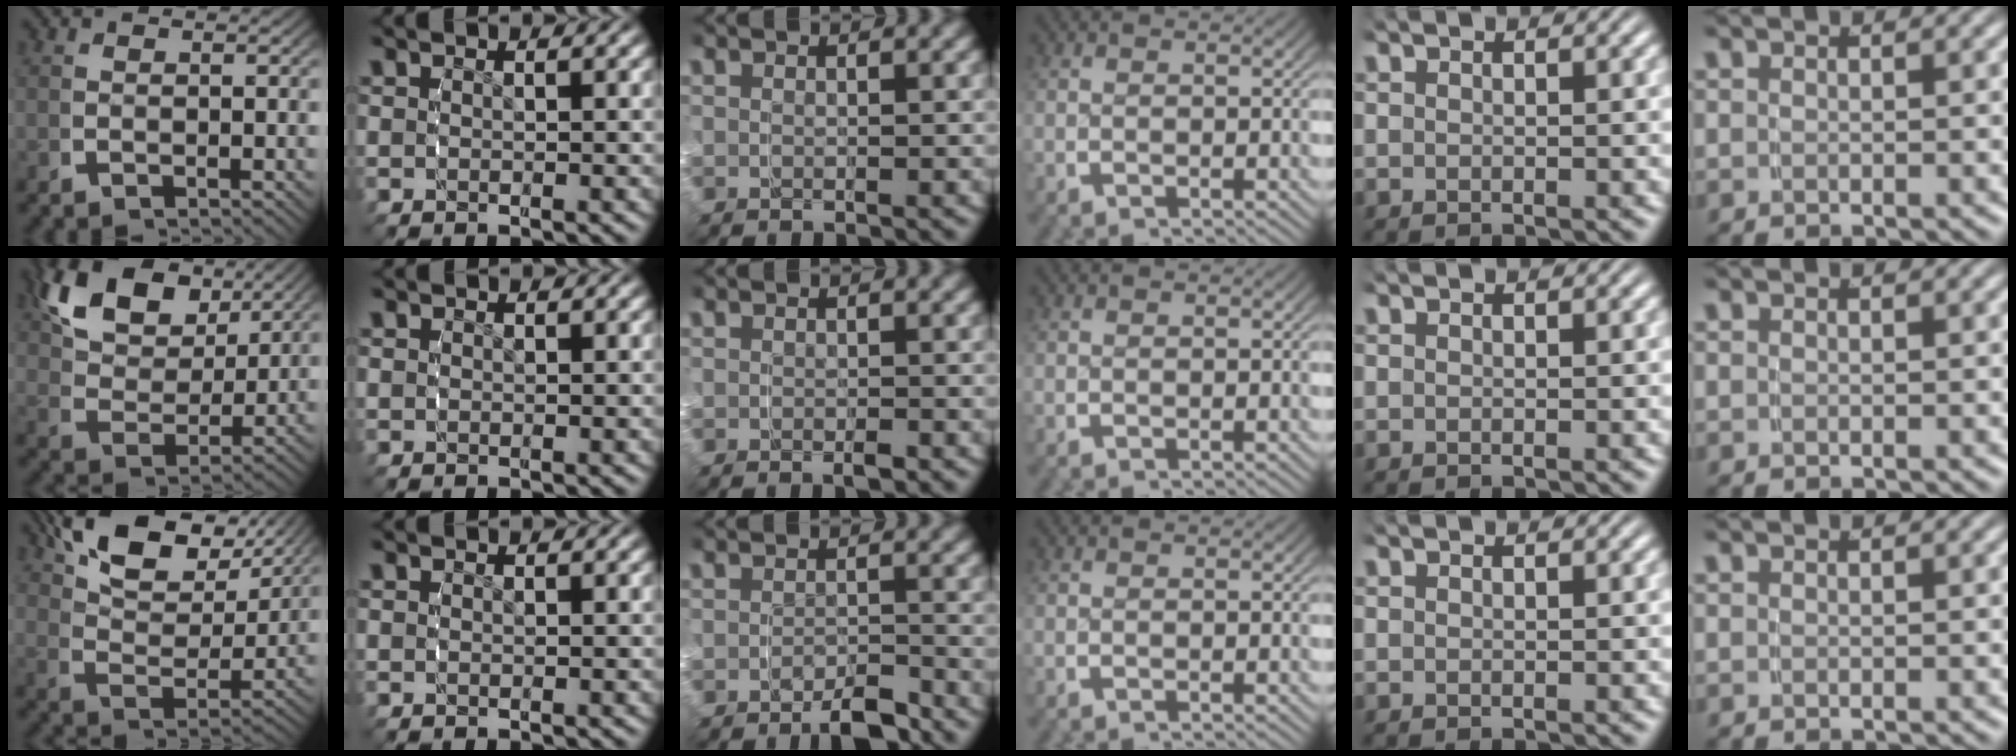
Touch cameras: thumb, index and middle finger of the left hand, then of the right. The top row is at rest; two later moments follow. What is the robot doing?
{"motion": "grasp_and_lifting", "object": "ribbon"}